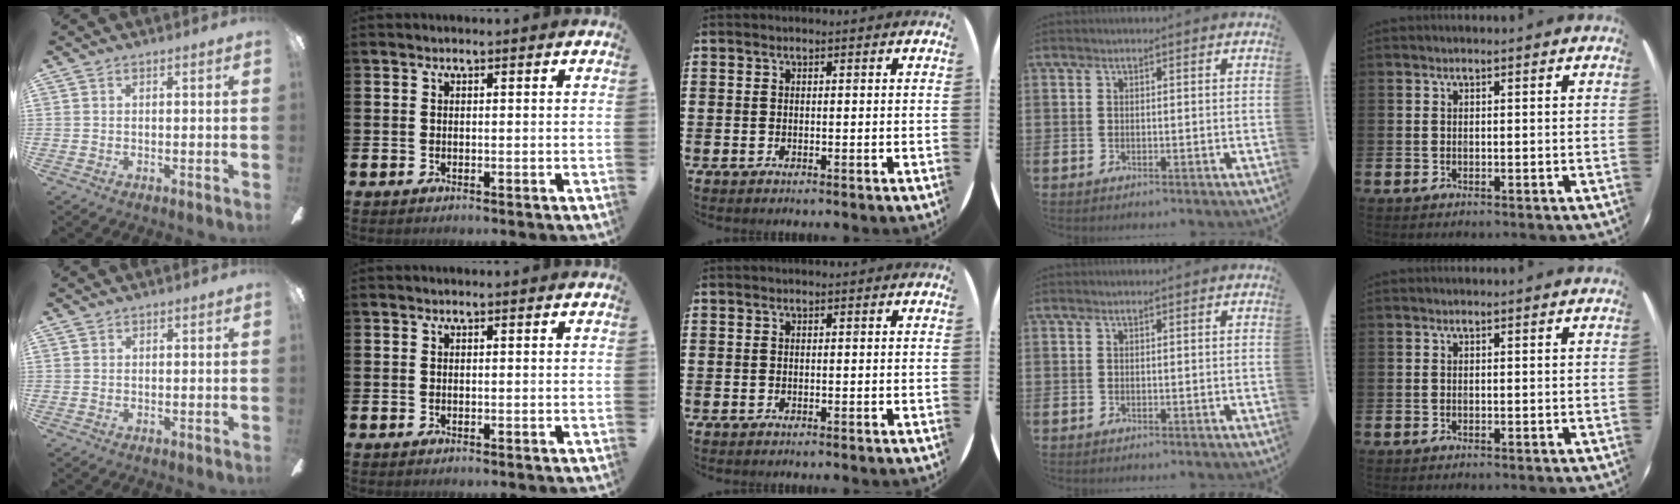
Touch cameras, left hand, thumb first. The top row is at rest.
{"thumb": {"total": 0.6, "force": [0.5, 0.4, -0.1], "torque": [0.003, 0.002, 0.008]}}